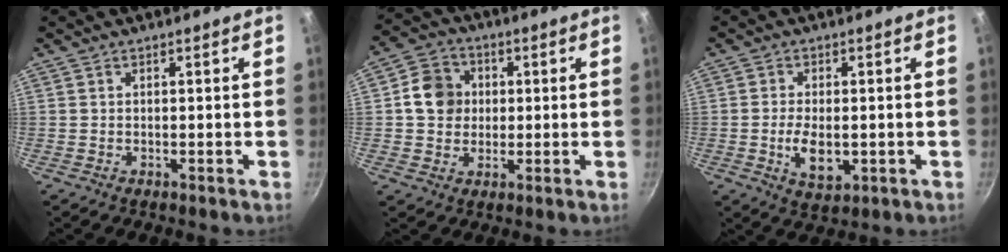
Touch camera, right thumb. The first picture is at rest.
{"total": 8.4, "force": [1.0, 7.5, 3.8], "torque": [-0.034, 0.011, 0.004]}
{"total": 6.7, "force": [-1.0, 3.7, 5.5], "torque": [-0.097, -0.004, -0.011]}